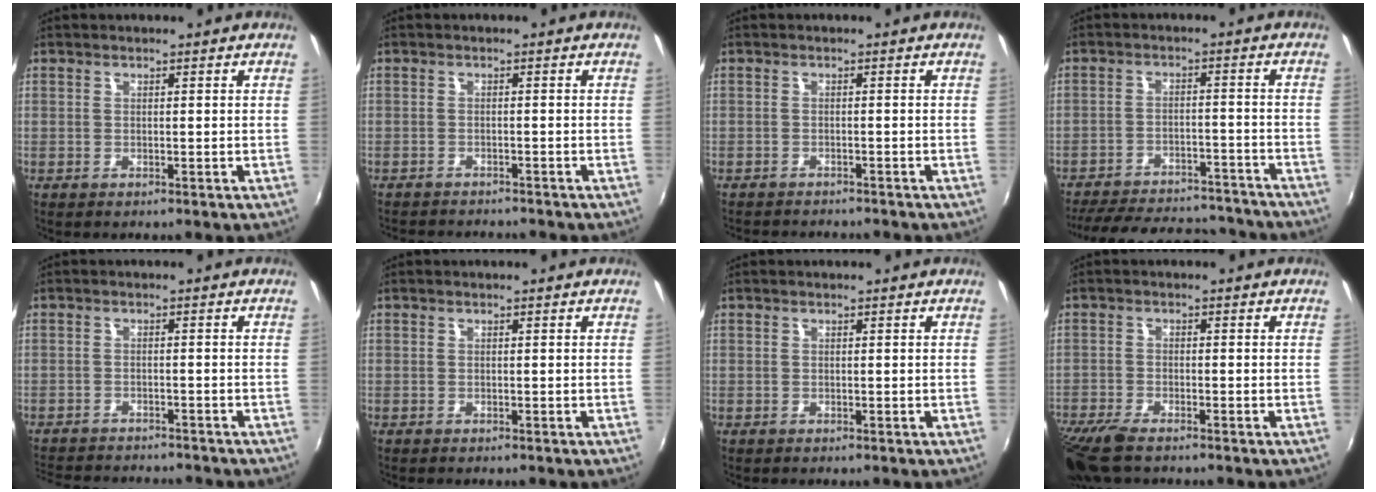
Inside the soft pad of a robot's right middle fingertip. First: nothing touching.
{"total": 6.2, "force": [-5.8, 1.1, 1.7], "torque": [-0.047, -0.014, -0.086]}
{"total": 5.0, "force": [-4.8, 0.9, 1.4], "torque": [-0.040, -0.013, -0.071]}
{"total": 24.3, "force": [-21.2, 7.6, 9.1], "torque": [-0.189, 0.015, -0.270]}
{"total": 11.5, "force": [-10.4, 2.8, 4.0], "torque": [-0.098, -0.012, -0.155]}
{"total": 0.0}
{"total": 0.0}
{"total": 9.1, "force": [-7.0, 2.6, 5.1], "torque": [-0.134, -0.042, -0.135]}